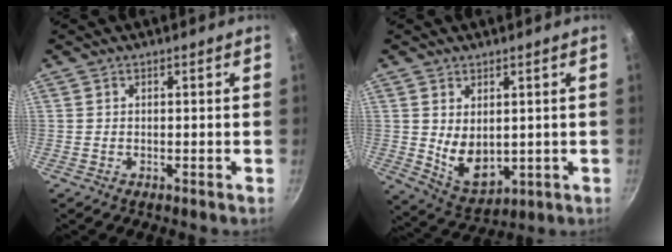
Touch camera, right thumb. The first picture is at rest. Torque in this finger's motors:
{"motor_torque": [-0.23, 0.76, 0.48, 0.53, 0.02]}